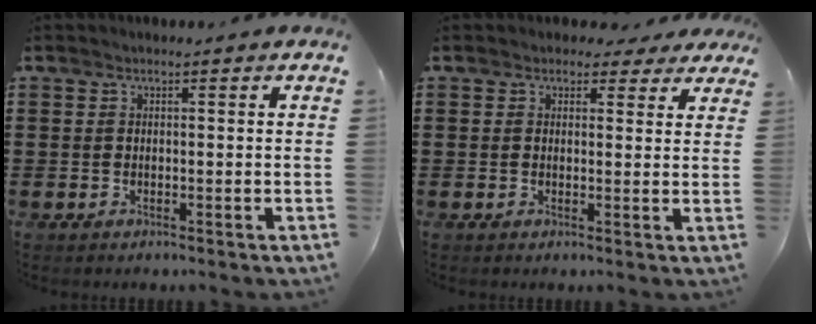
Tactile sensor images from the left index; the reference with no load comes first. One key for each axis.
{"total": 2.4, "fx": 1.9, "fy": 1.3, "fz": 0.6, "tx": -0.011, "ty": 0.004, "tz": 0.032}